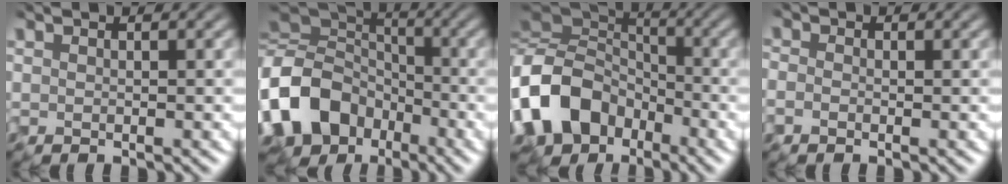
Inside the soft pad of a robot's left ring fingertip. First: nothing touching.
{"total": 13.1, "force": [-6.1, 10.4, 5.0], "torque": [-0.161, -0.016, -0.121]}
{"total": 11.8, "force": [-5.6, 9.2, 4.8], "torque": [-0.143, -0.011, -0.112]}
{"total": 1.2, "force": [-1.1, 0.0, -0.4], "torque": [-0.001, 0.000, -0.013]}